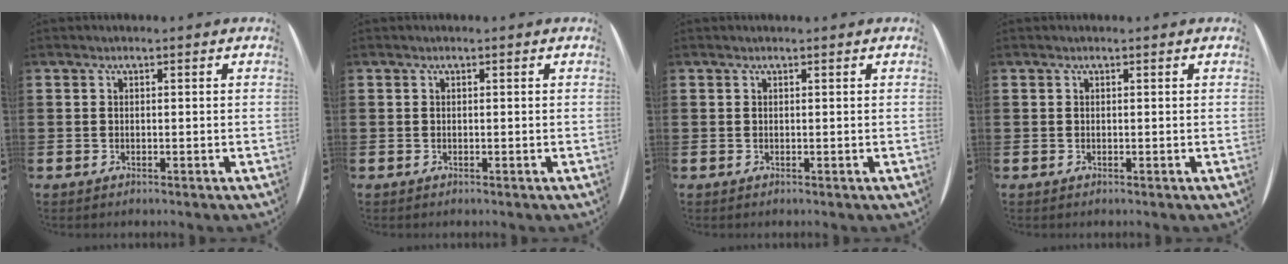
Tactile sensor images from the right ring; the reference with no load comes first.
{"total": 0.0}
{"total": 0.0}
{"total": 0.0}